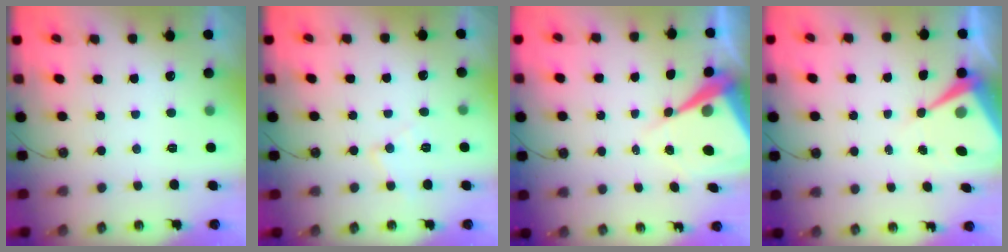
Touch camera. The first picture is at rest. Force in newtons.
{"total": 7.4, "press": 7.4, "slide": 0.7}
{"total": 11.8, "press": 11.8, "slide": 1.0}
{"total": 8.9, "press": 8.9, "slide": 0.5}